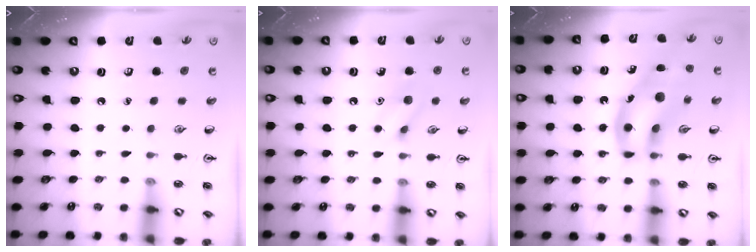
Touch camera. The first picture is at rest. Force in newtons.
{"total": 8.3, "press": 8.3, "slide": 0.5}
{"total": 17.3, "press": 17.0, "slide": 3.2}